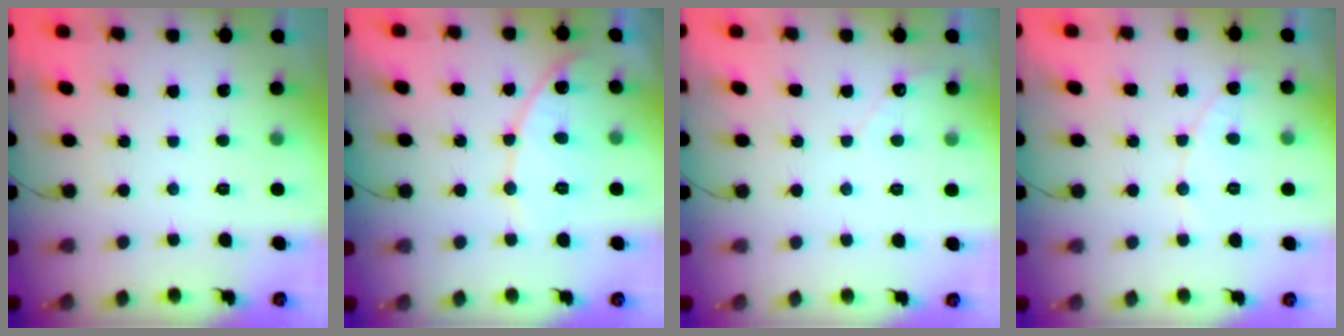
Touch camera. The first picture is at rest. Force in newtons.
{"total": 10.6, "press": 10.6, "slide": 0.9}
{"total": 2.2, "press": 2.2, "slide": 0.2}
{"total": 3.7, "press": 3.7, "slide": 0.4}